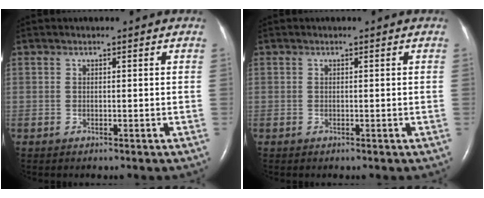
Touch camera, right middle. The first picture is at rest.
{"total": 0.0}